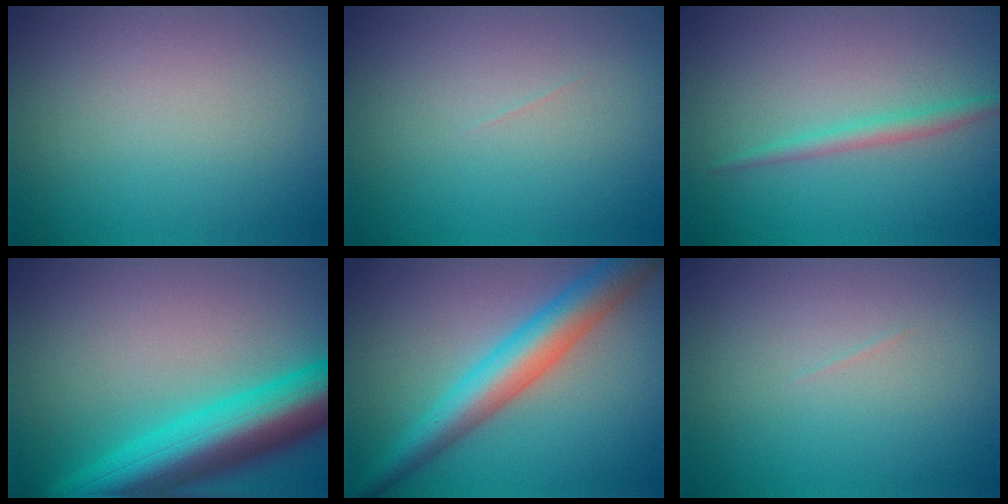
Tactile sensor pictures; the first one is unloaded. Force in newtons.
{"total": 0.0}
{"total": 1.6, "press": 1.6, "slide": 0.0}
{"total": 10.3, "press": 10.3, "slide": 0.5}
{"total": 6.1, "press": 6.1, "slide": 0.1}
{"total": 0.0}